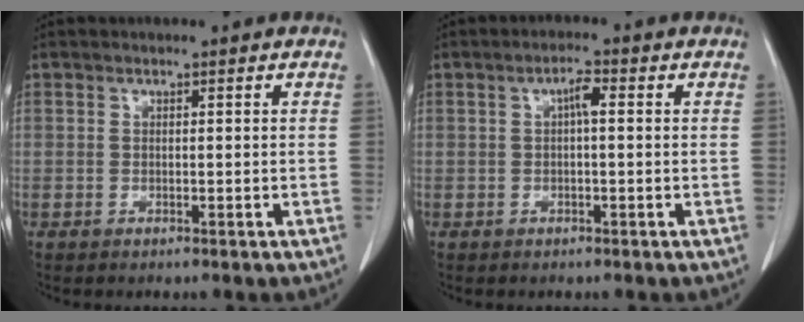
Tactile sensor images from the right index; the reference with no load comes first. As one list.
[{"total": 2.4, "force": [0.3, 0.5, 2.3], "torque": [-0.043, 0.004, 0.005]}]